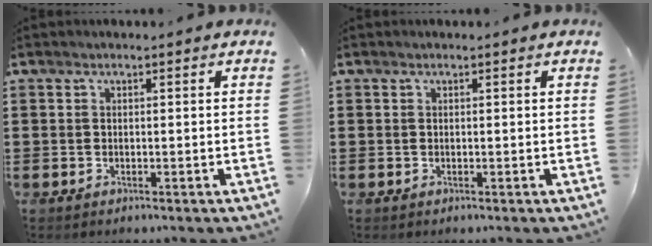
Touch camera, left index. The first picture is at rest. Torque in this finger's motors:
{"motor_torque": [1.05, -0.62, -0.11, -0.17]}